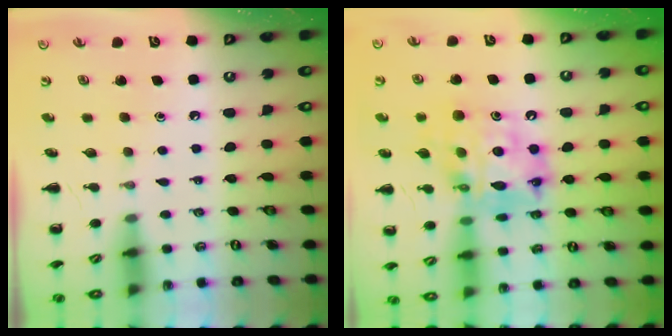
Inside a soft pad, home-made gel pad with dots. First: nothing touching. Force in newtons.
{"total": 15.5, "press": 14.9, "slide": 4.2}